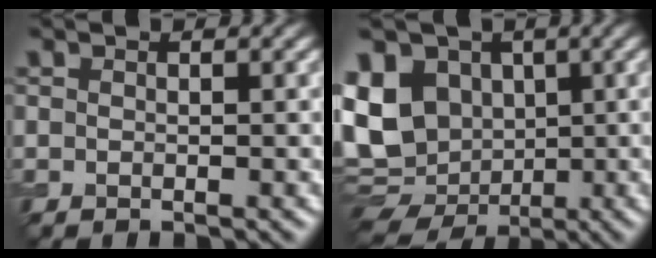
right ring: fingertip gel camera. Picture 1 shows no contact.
{"total": 13.0, "force": [-0.2, 10.5, 7.6], "torque": [-0.168, -0.001, -0.010]}